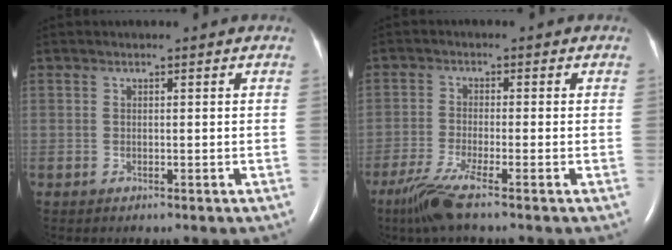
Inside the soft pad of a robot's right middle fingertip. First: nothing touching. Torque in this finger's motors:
{"motor_torque": [1.05, -0.75, 0.13, 0.04]}